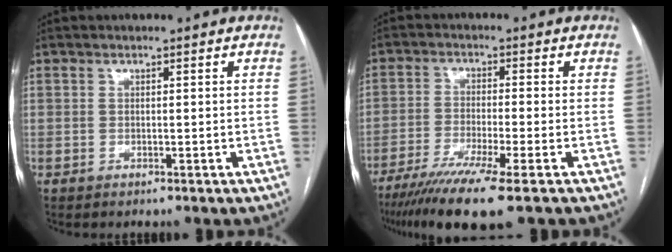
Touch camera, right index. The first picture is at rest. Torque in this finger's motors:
{"motor_torque": [1.31, -0.83, 0.62, 0.15]}